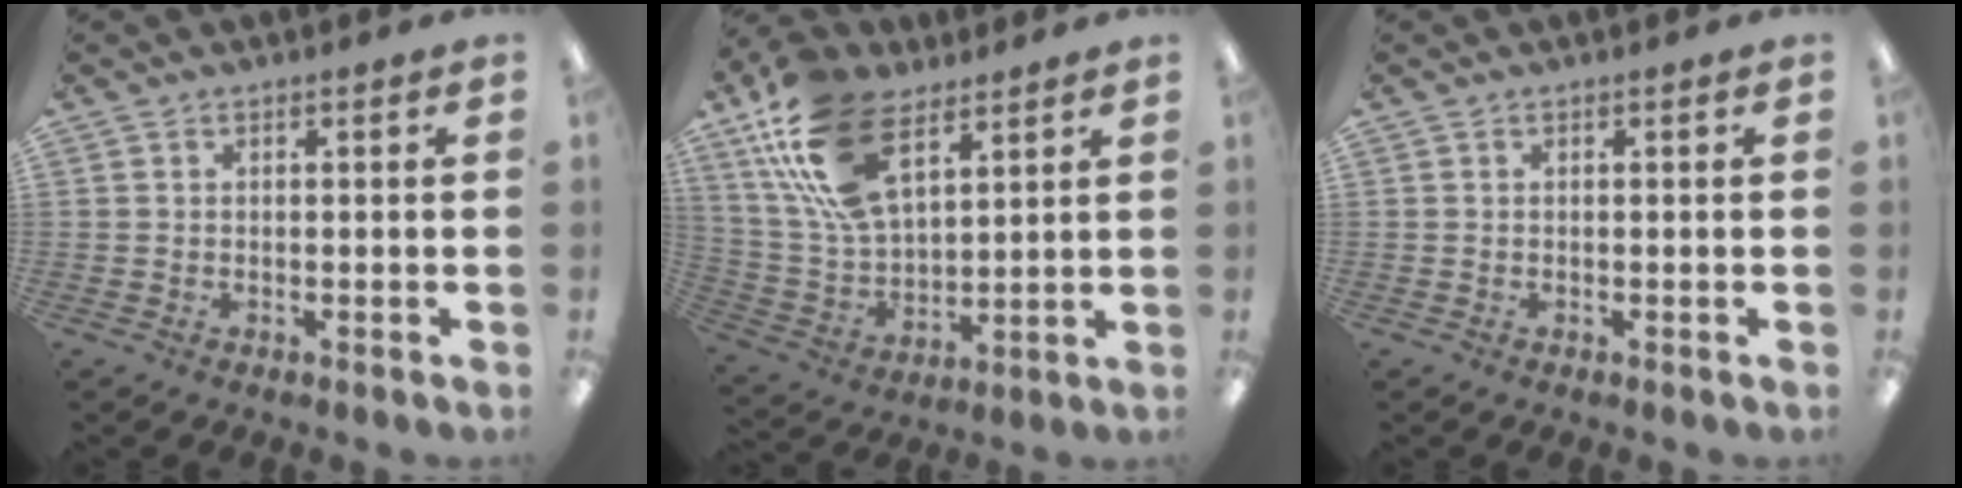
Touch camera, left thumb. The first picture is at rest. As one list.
[{"total": 20.3, "force": [10.8, 10.9, 13.3], "torque": [-0.297, -0.027, 0.197]}, {"total": 0.0}]